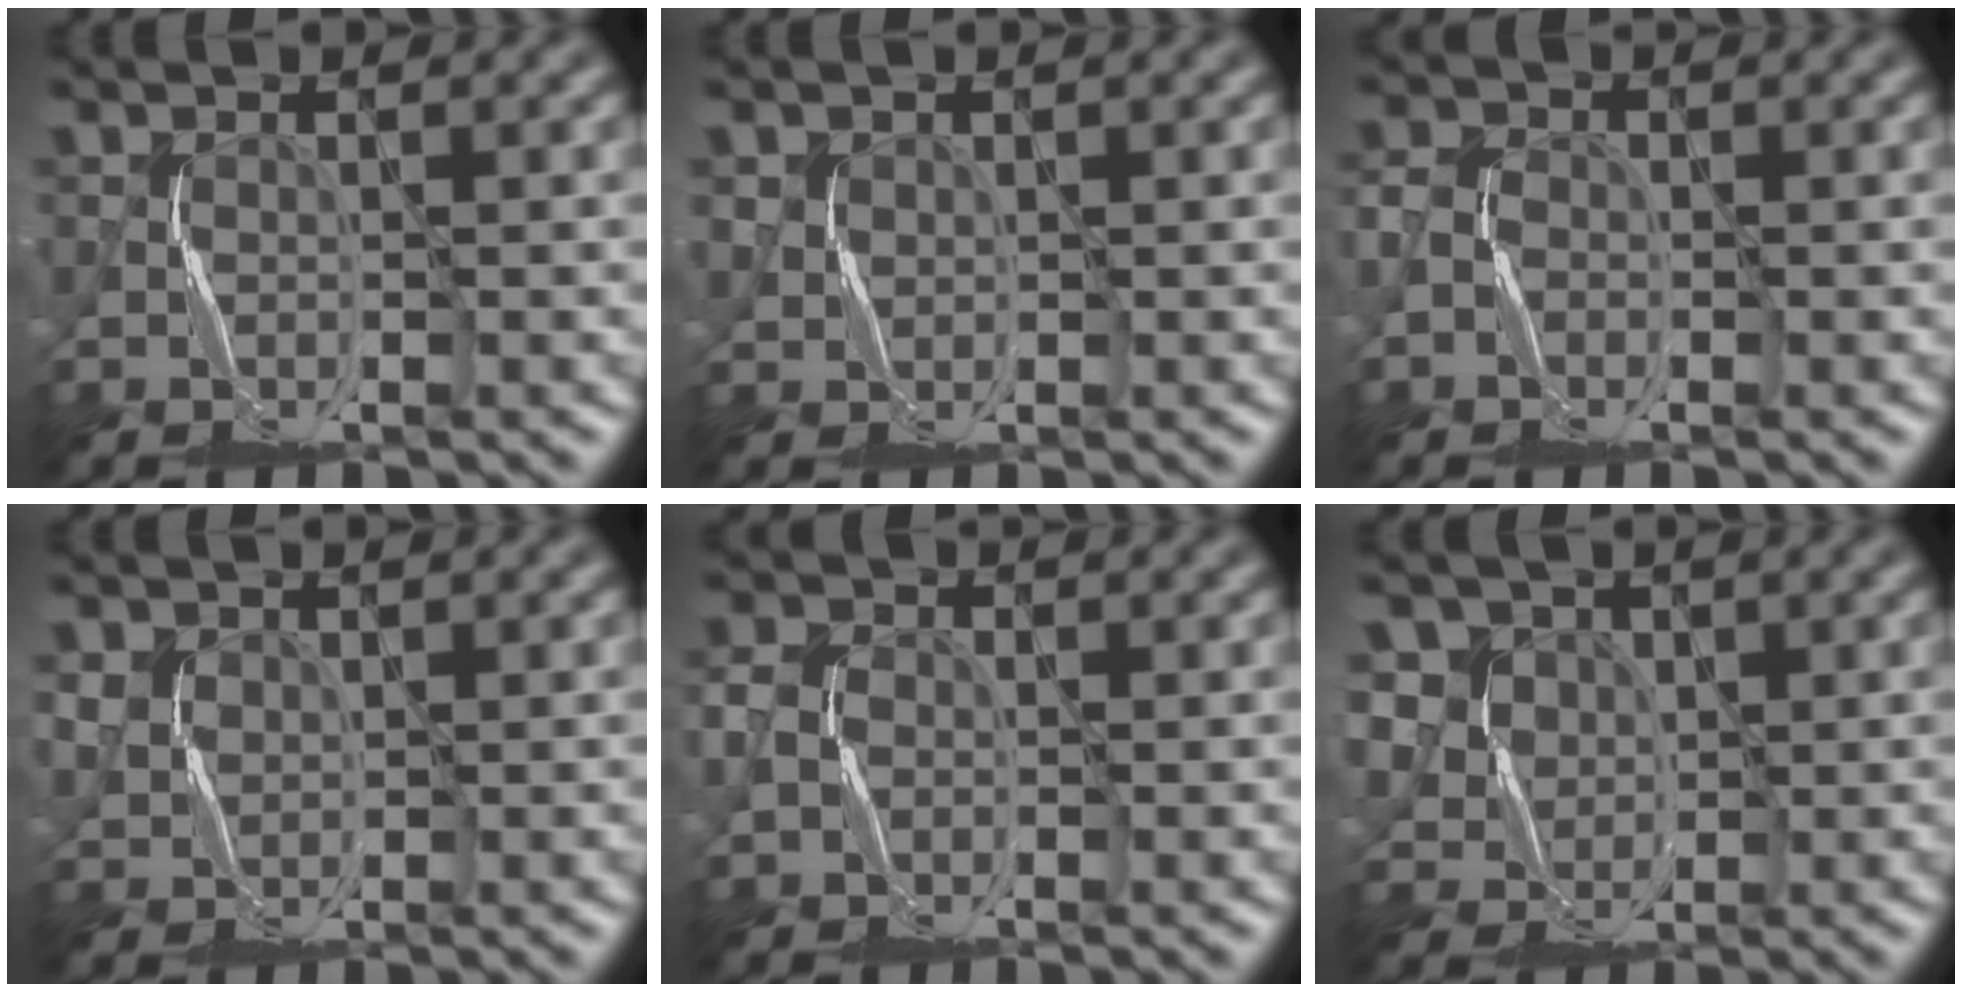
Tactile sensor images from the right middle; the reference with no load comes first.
{"total": 0.8, "force": [0.4, 0.7, -0.2], "torque": [-0.005, -0.005, 0.008]}
{"total": 1.8, "force": [-0.8, 1.4, 0.8], "torque": [-0.018, 0.002, -0.017]}
{"total": 1.5, "force": [0.6, 1.3, 0.2], "torque": [-0.019, -0.004, 0.012]}
{"total": 2.0, "force": [-0.4, 1.7, 1.0], "torque": [-0.030, -0.001, -0.009]}
{"total": 6.4, "force": [3.0, 5.3, 2.1], "torque": [-0.057, 0.005, 0.045]}